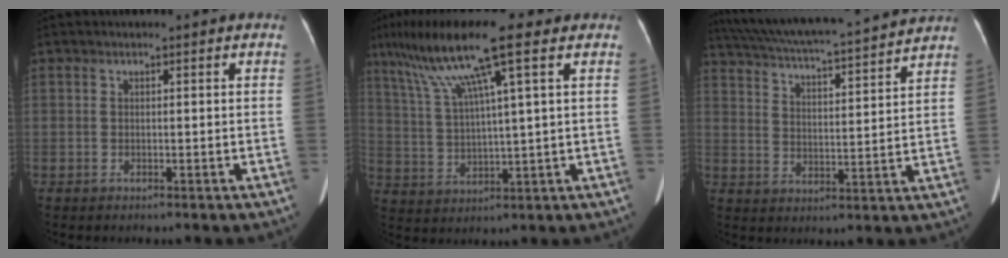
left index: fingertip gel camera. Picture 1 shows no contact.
{"total": 13.7, "force": [8.0, -0.3, 11.1], "torque": [-0.210, 0.024, 0.141]}
{"total": 20.3, "force": [18.5, 1.1, 8.4], "torque": [-0.153, 0.018, 0.272]}